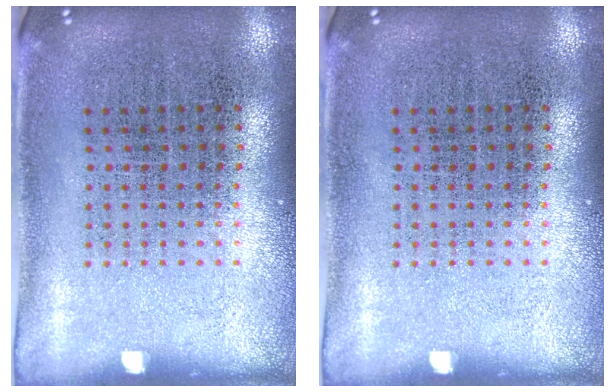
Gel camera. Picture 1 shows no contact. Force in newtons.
{"total": 0.0}